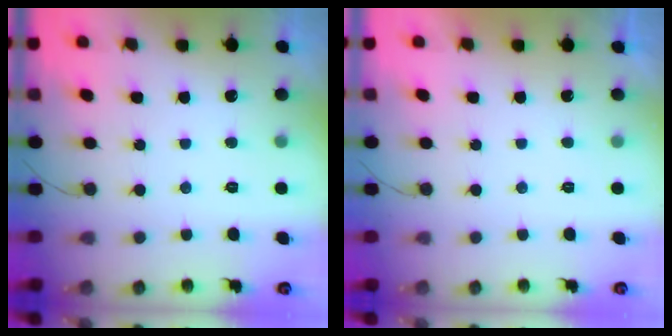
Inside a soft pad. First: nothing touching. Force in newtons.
{"total": 2.3, "press": 2.3, "slide": 0.4}